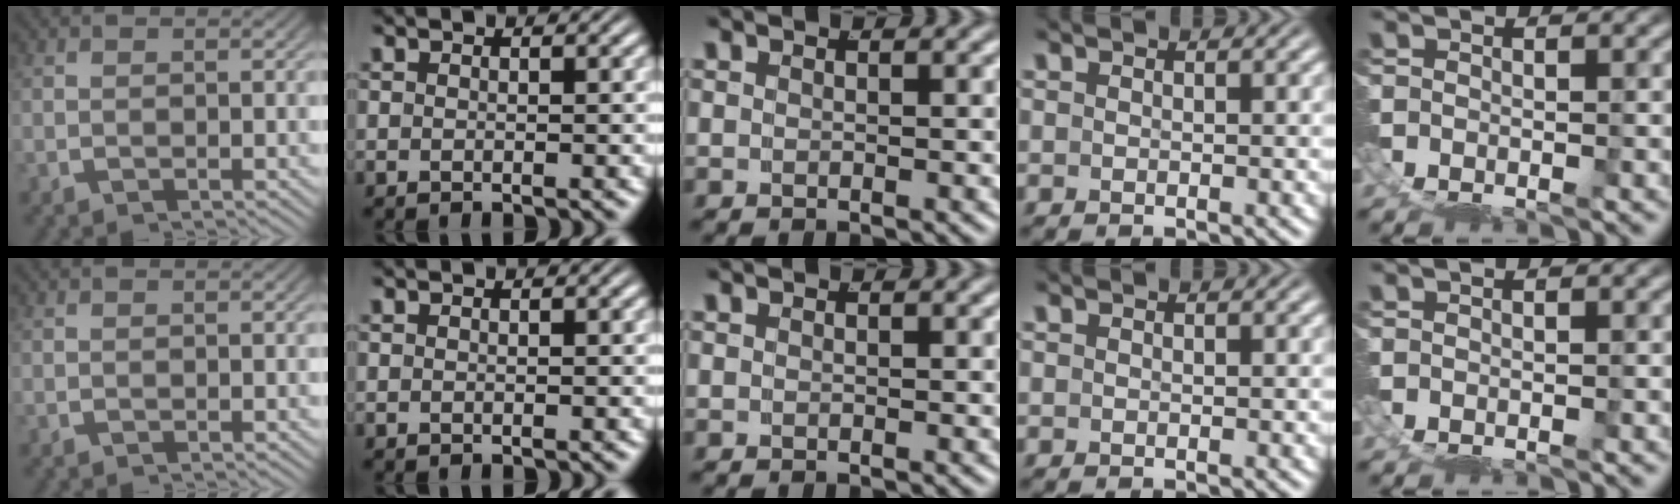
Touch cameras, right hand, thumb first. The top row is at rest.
{"little": {"total": 0.5, "force": [0.1, -0.5, -0.2], "torque": [0.008, 0.003, 0.001]}}